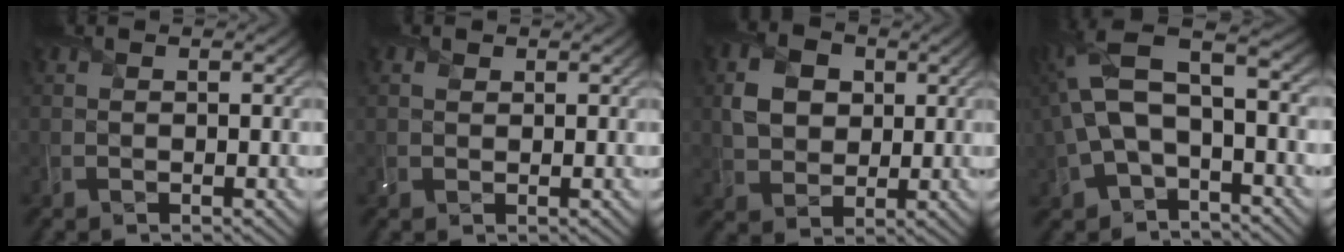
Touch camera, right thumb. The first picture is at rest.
{"total": 0.8, "force": [0.4, 0.6, 0.3], "torque": [-0.008, -0.001, 0.009]}
{"total": 5.3, "force": [1.1, 4.1, 3.1], "torque": [-0.075, 0.003, 0.013]}
{"total": 11.5, "force": [-0.3, 6.2, 9.6], "torque": [-0.230, 0.002, -0.011]}